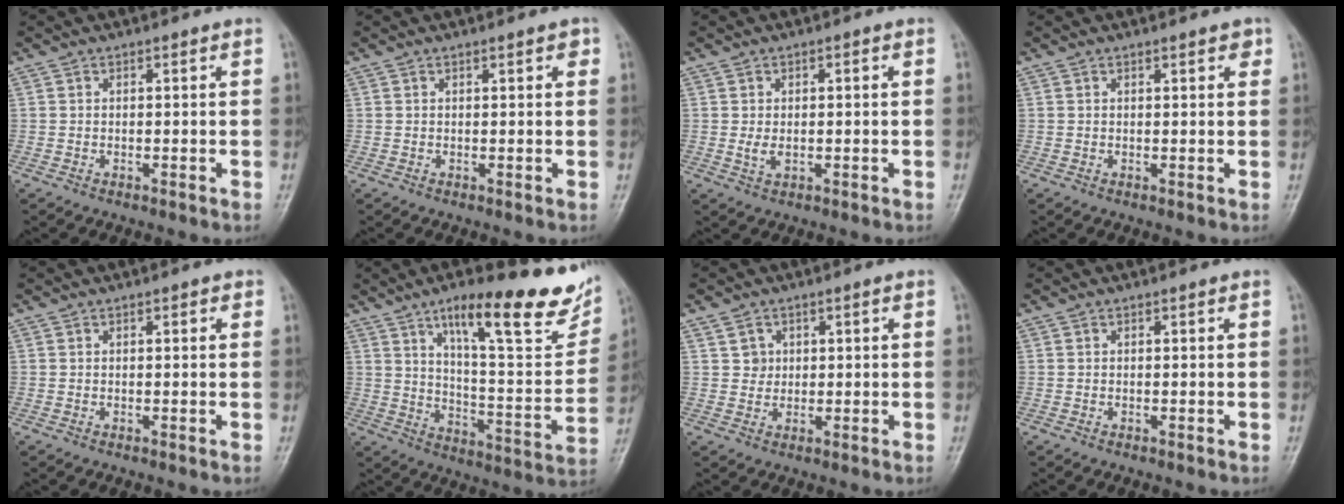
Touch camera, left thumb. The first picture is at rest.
{"total": 1.4, "force": [0.7, 0.5, 1.1], "torque": [-0.012, 0.000, 0.007]}
{"total": 2.3, "force": [-0.2, 1.5, 1.7], "torque": [-0.034, 0.001, -0.002]}
{"total": 1.8, "force": [1.0, 0.7, 1.3], "torque": [-0.011, -0.002, 0.011]}
{"total": 0.9, "force": [0.4, 0.5, 0.7], "torque": [-0.007, 0.001, 0.003]}
{"total": 24.0, "force": [14.4, 6.5, 18.1], "torque": [-0.216, -0.050, 0.219]}
{"total": 2.5, "force": [0.9, 2.3, 0.3], "torque": [0.011, -0.005, 0.015]}
{"total": 0.0}